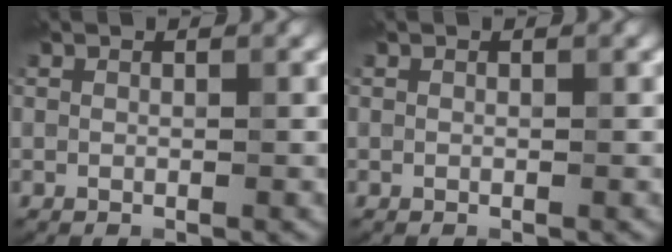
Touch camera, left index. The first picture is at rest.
{"total": 0.0}